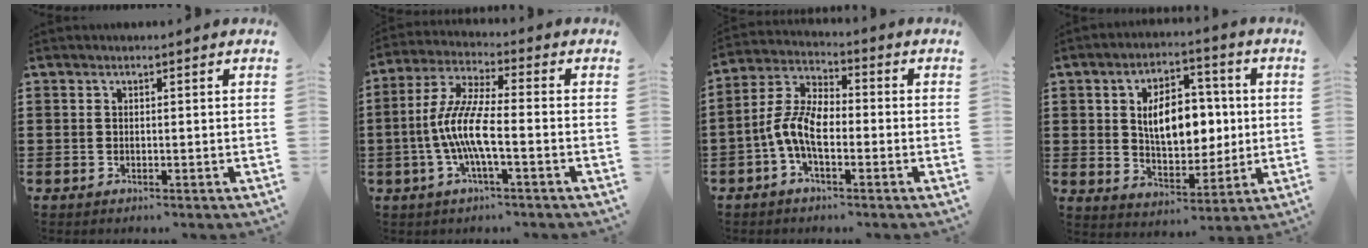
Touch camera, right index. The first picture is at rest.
{"total": 8.6, "force": [-2.5, 1.6, 8.1], "torque": [-0.187, -0.017, -0.056]}
{"total": 7.7, "force": [-2.4, 3.6, 6.3], "torque": [-0.158, -0.001, -0.053]}
{"total": 9.0, "force": [1.1, 5.4, 7.1], "torque": [-0.116, 0.004, 0.014]}